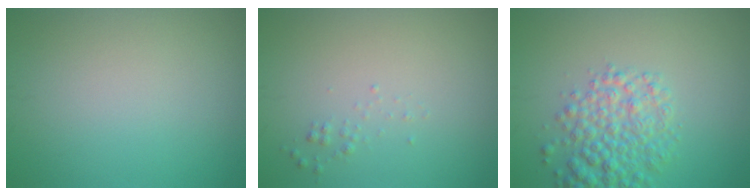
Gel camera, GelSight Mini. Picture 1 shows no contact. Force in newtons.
{"total": 0.6, "press": 0.6, "slide": 0.0}
{"total": 4.7, "press": 4.7, "slide": 0.3}